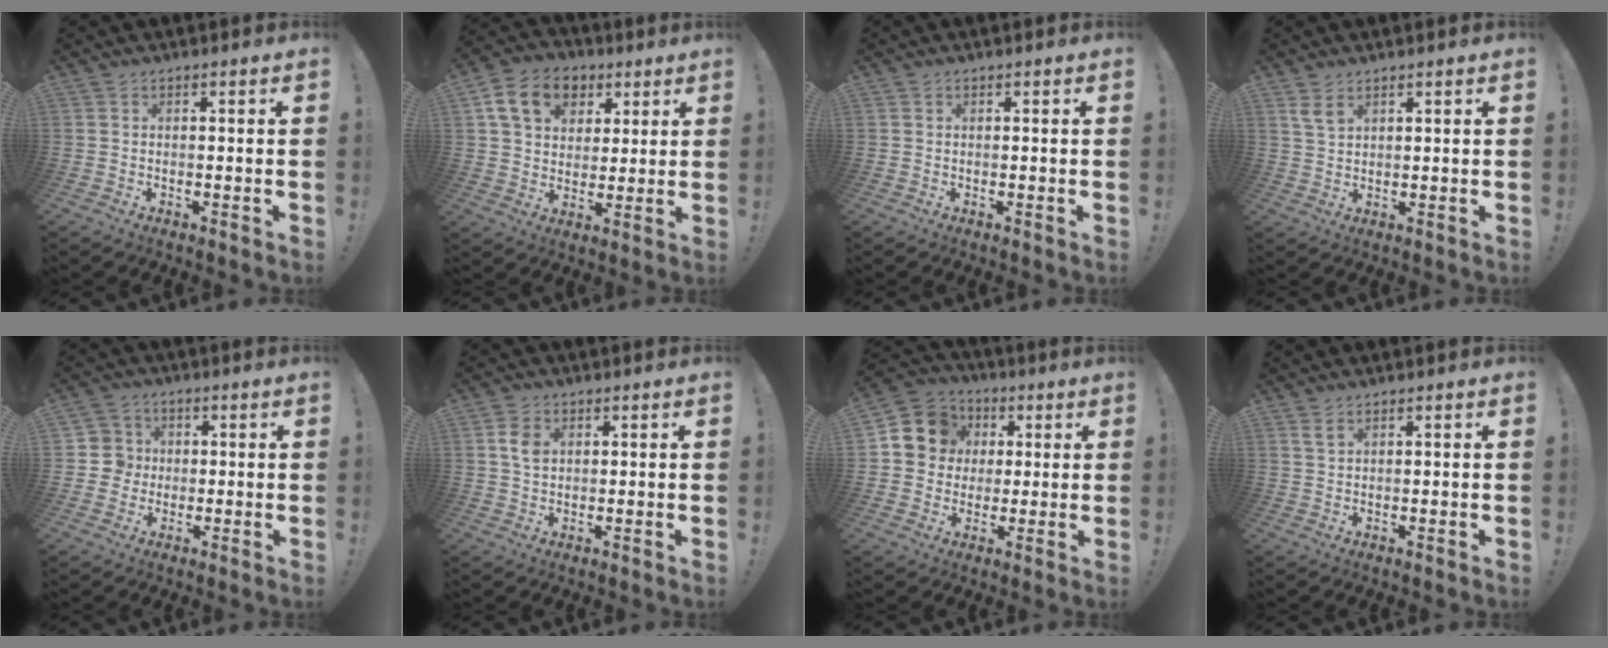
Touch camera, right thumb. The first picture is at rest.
{"total": 14.5, "force": [6.3, 10.9, 7.3], "torque": [-0.108, -0.020, 0.123]}
{"total": 0.0}
{"total": 3.9, "force": [2.7, 1.8, 2.2], "torque": [-0.039, -0.011, 0.050]}
{"total": 6.3, "force": [-0.1, 6.2, 0.8], "torque": [-0.022, 0.004, -0.001]}
{"total": 4.8, "force": [1.4, 3.3, 3.1], "torque": [-0.041, -0.001, 0.024]}
{"total": 10.9, "force": [2.4, 10.1, 3.3], "torque": [-0.046, 0.000, 0.054]}
{"total": 2.0, "force": [1.4, 0.6, 1.3], "torque": [-0.019, -0.003, 0.024]}